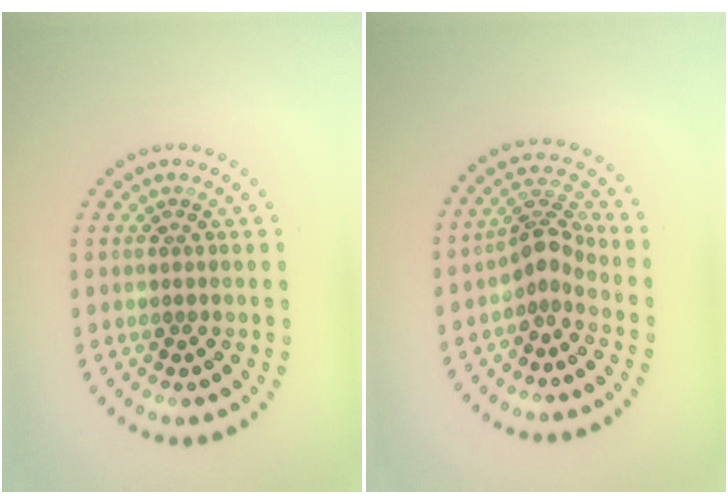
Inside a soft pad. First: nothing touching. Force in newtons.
{"total": 2.7, "press": 2.0, "slide": 1.8}